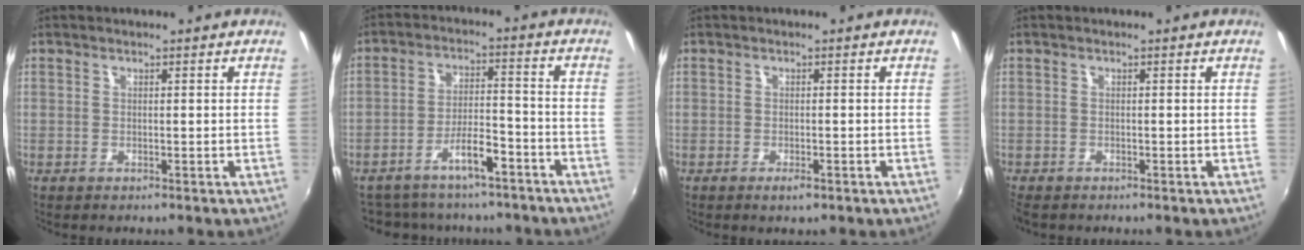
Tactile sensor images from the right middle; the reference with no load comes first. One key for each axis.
{"total": 12.8, "fx": -10.4, "fy": 4.4, "fz": 5.9, "tx": -0.119, "ty": 0.023, "tz": -0.150}
{"total": 1.7, "fx": -1.0, "fy": 0.6, "fz": 1.2, "tx": -0.024, "ty": -0.005, "tz": -0.016}
{"total": 1.6, "fx": -1.4, "fy": 0.7, "fz": 0.6, "tx": -0.015, "ty": -0.010, "tz": -0.024}